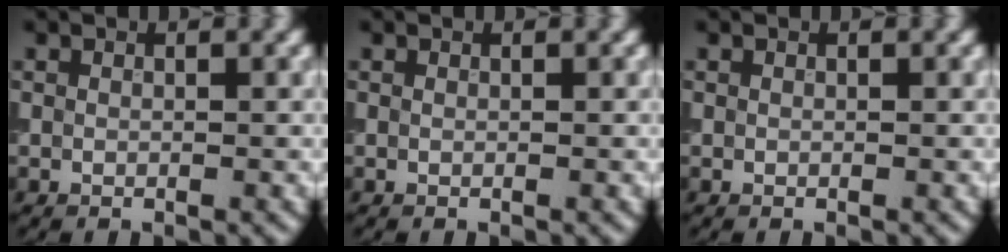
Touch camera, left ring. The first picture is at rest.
{"total": 0.0}
{"total": 0.0}